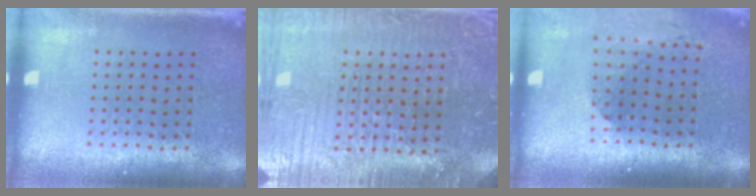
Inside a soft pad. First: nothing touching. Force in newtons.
{"total": 4.7, "press": 4.5, "slide": 1.2}
{"total": 1.5, "press": 1.4, "slide": 0.6}